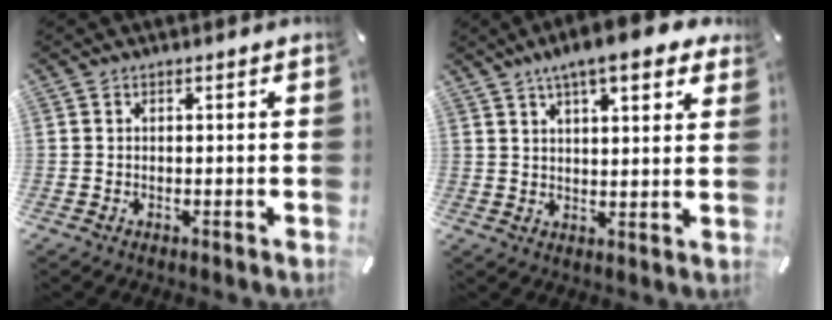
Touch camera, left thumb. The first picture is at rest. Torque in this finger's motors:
{"motor_torque": [0.83, 0.54, 1.39, -1.38, 0.30]}